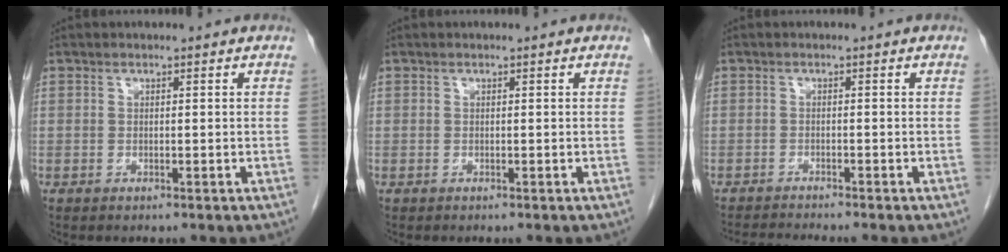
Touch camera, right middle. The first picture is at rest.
{"total": 0.0}
{"total": 4.9, "force": [-4.5, -1.1, 1.6], "torque": [-0.024, -0.018, -0.071]}